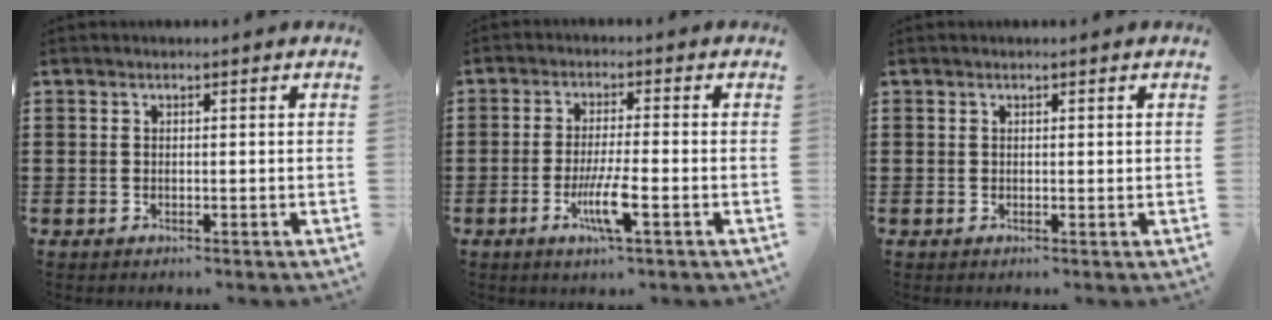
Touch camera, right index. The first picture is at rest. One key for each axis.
{"total": 6.3, "fx": -2.4, "fy": 0.7, "fz": 5.8, "tx": -0.115, "ty": -0.017, "tz": -0.046}
{"total": 0.0}